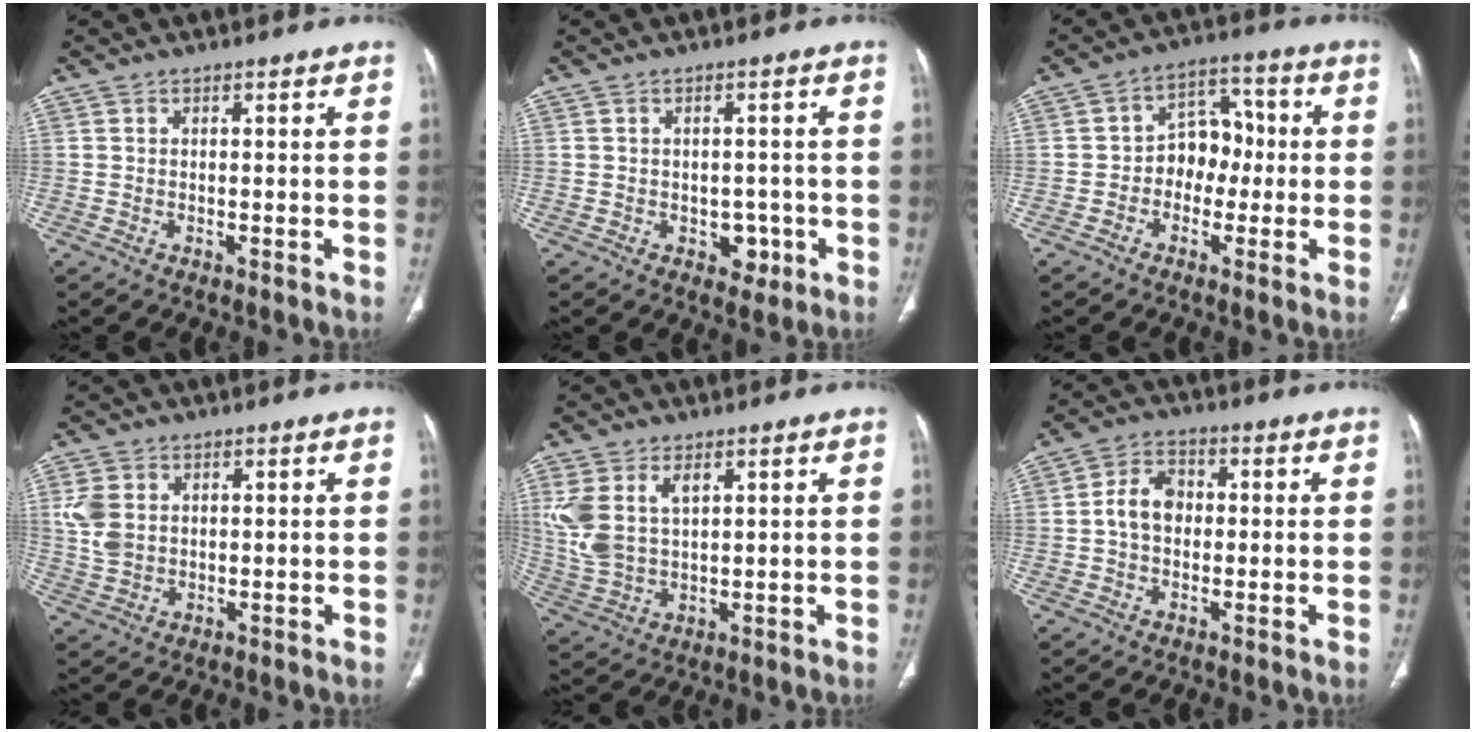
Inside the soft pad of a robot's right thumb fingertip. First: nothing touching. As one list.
[{"total": 3.9, "force": [-1.3, 2.9, 2.2], "torque": [-0.005, 0.006, -0.012]}, {"total": 8.4, "force": [-1.0, 6.5, 5.2], "torque": [-0.036, 0.037, -0.029]}, {"total": 6.0, "force": [1.4, 4.5, 3.7], "torque": [-0.073, -0.002, 0.034]}, {"total": 9.9, "force": [3.6, 5.8, 7.2], "torque": [-0.160, -0.004, 0.084]}, {"total": 6.5, "force": [0.0, 4.9, 4.3], "torque": [-0.063, 0.016, -0.008]}]